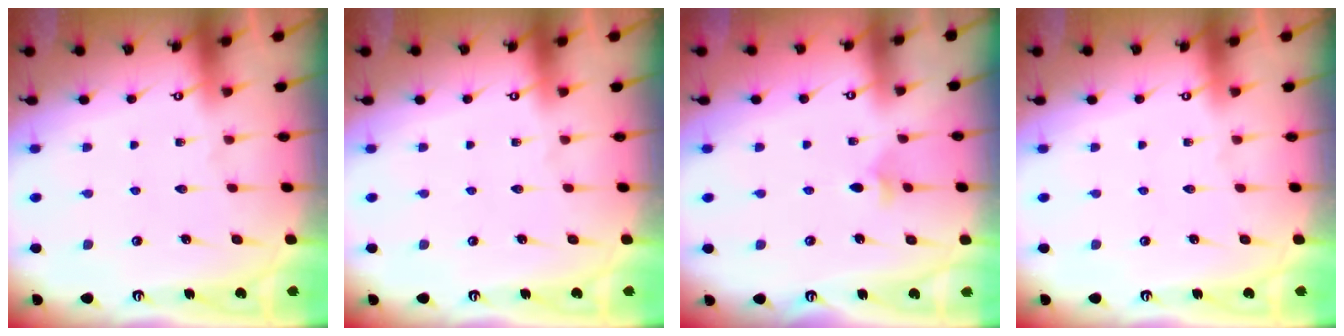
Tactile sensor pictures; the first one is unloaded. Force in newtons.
{"total": 0.0}
{"total": 2.9, "press": 2.8, "slide": 0.9}
{"total": 0.0}